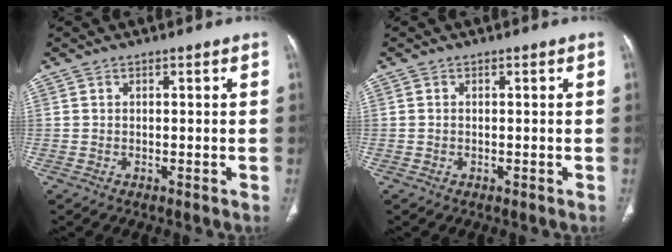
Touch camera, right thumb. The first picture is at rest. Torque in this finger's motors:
{"motor_torque": [-0.22, 0.08, -0.20, 0.41, -0.01]}